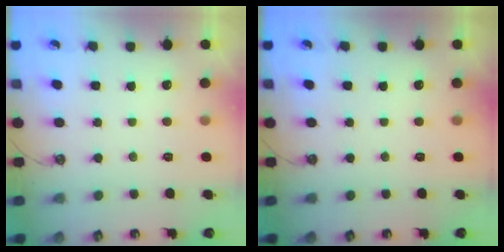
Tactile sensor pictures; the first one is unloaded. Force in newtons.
{"total": 0.0}